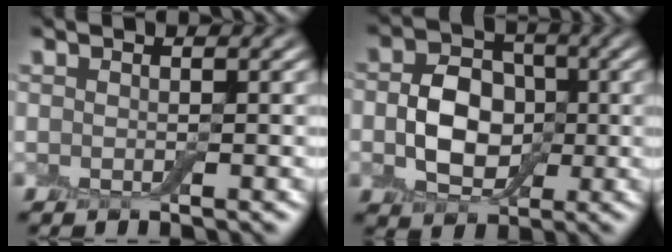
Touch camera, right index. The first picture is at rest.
{"total": 5.3, "force": [-0.4, 4.2, 3.2], "torque": [-0.053, 0.004, -0.007]}